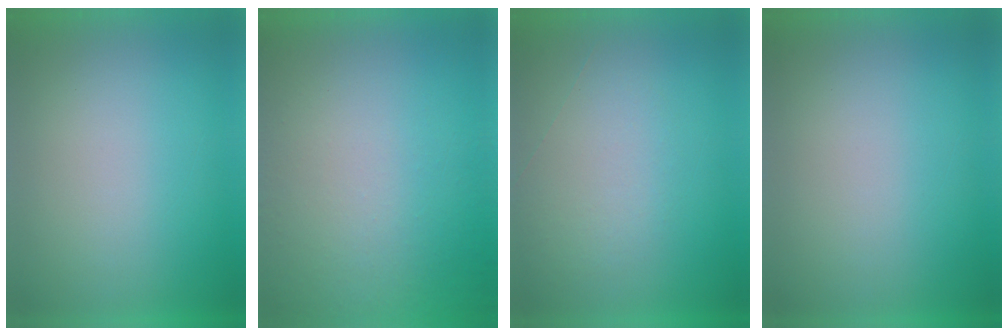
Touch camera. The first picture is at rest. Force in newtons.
{"total": 7.1}
{"total": 1.0}
{"total": 0.0}